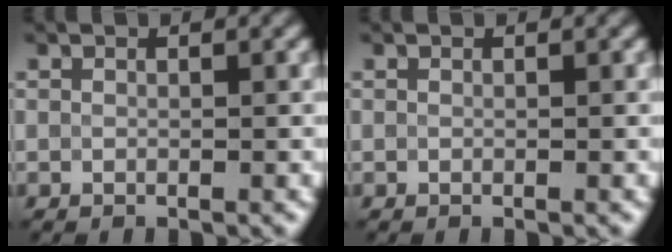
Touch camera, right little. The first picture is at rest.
{"total": 0.0}